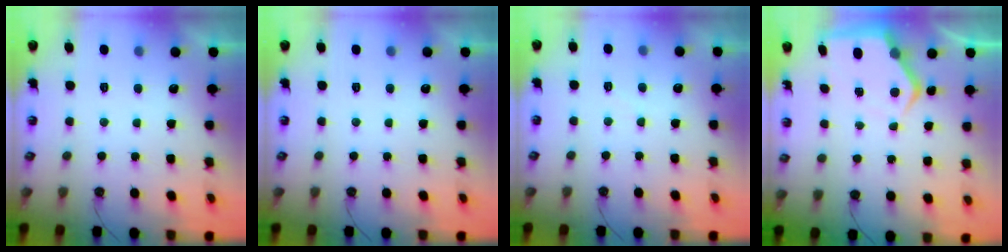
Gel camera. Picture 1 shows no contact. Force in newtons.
{"total": 0.0}
{"total": 3.9, "press": 3.9, "slide": 0.6}
{"total": 6.4, "press": 6.4, "slide": 0.4}